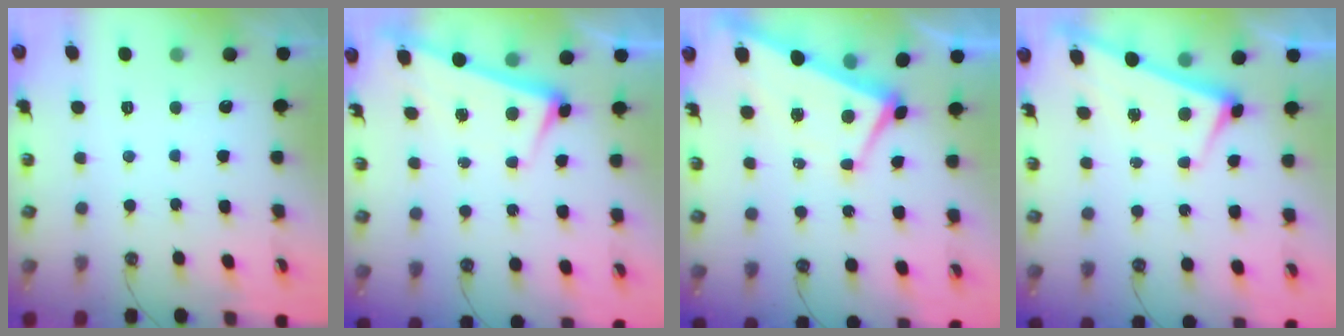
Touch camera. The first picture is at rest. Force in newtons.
{"total": 2.7, "press": 2.6, "slide": 0.7}
{"total": 1.9, "press": 1.7, "slide": 0.8}
{"total": 2.8, "press": 2.8, "slide": 0.5}